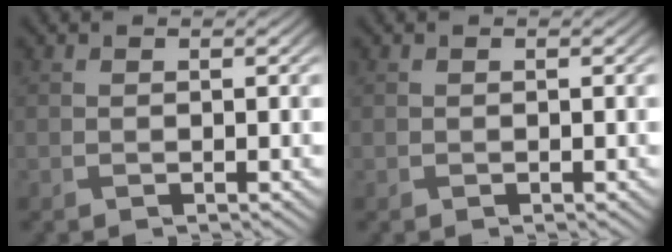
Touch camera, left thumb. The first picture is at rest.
{"total": 0.0}